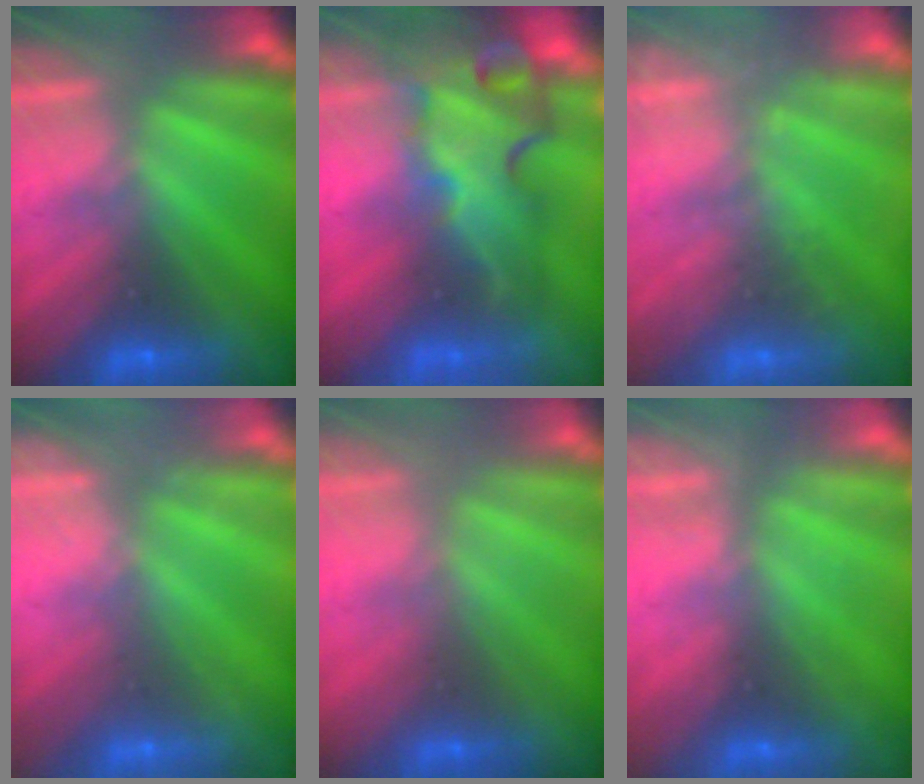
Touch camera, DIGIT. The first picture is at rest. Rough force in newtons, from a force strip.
{"total": 5.7}
{"total": 1.9}
{"total": 2.4}
{"total": 2.7}
{"total": 2.2}